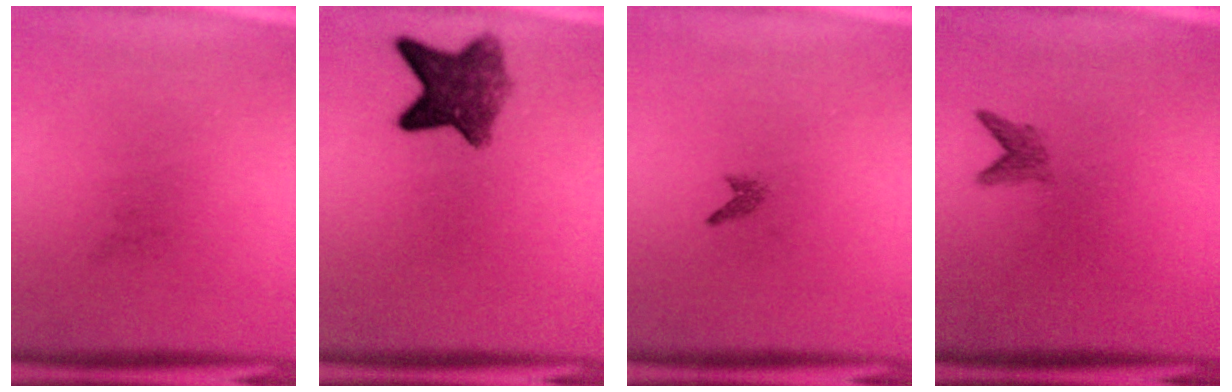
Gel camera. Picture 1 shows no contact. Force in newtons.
{"total": 7.5}
{"total": 0.7}
{"total": 1.7}